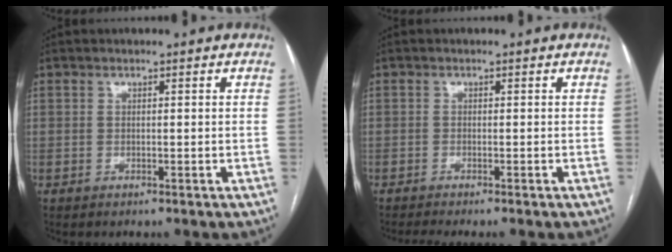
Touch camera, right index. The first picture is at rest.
{"total": 2.9, "force": [-2.6, -0.4, 1.3], "torque": [-0.014, -0.003, -0.042]}